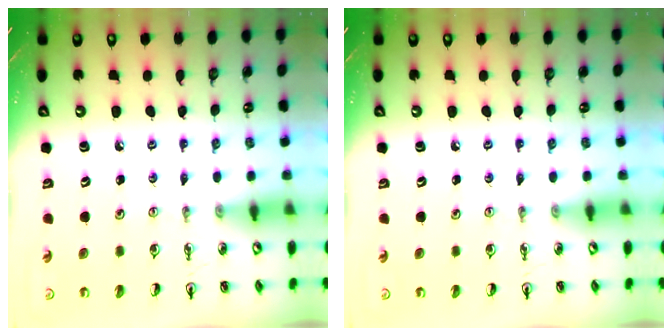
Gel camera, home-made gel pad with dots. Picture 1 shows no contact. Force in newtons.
{"total": 0.0}